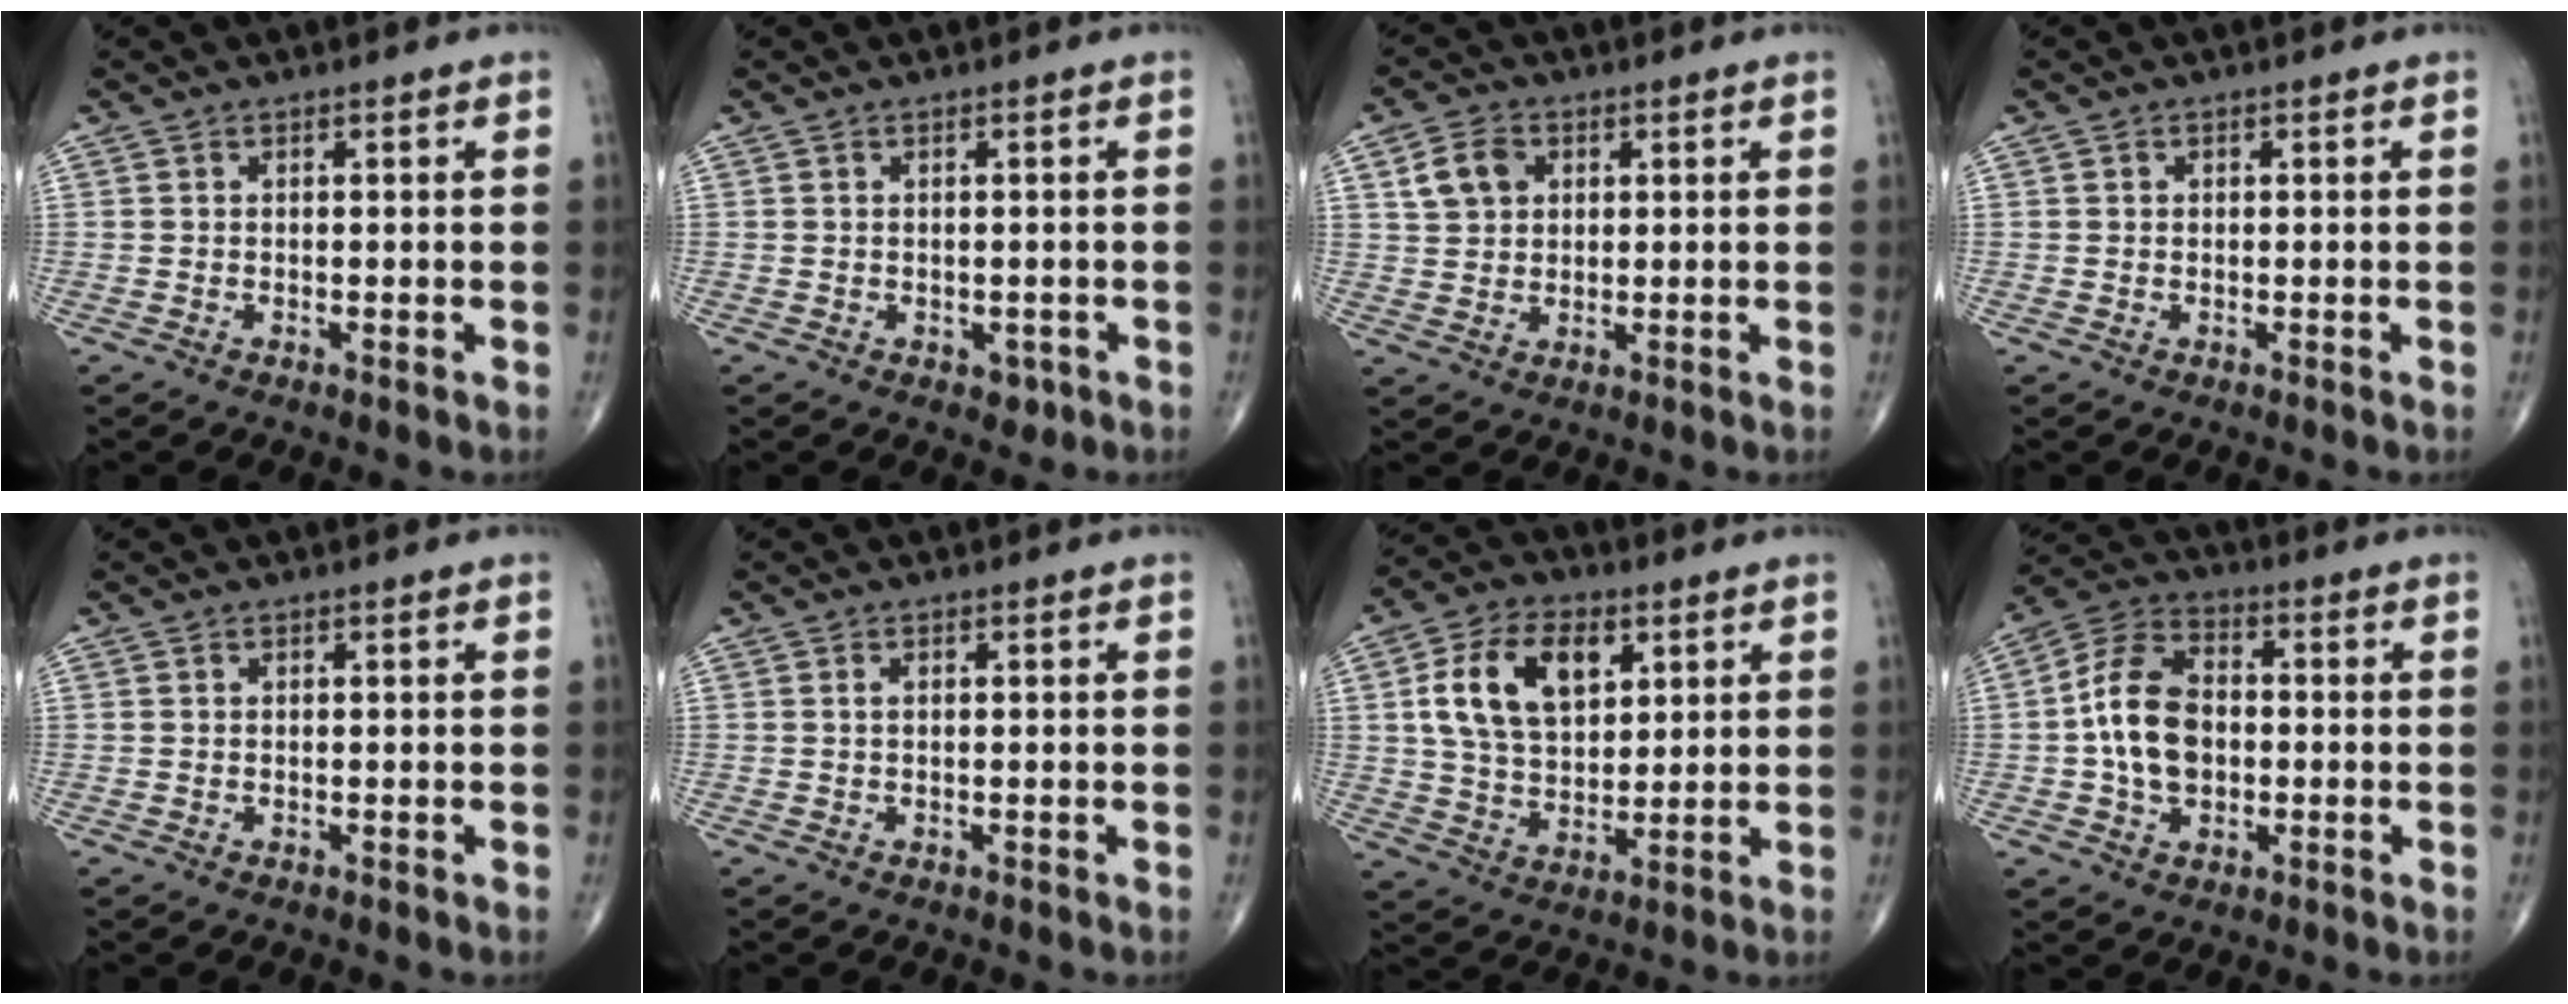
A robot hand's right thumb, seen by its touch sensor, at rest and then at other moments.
{"total": 1.7, "force": [-0.5, 1.3, 0.9], "torque": [0.002, 0.002, 0.000]}
{"total": 6.3, "force": [2.2, 4.9, 3.3], "torque": [-0.043, -0.001, 0.041]}
{"total": 0.5, "force": [0.1, 0.5, 0.1], "torque": [0.003, 0.001, 0.002]}
{"total": 0.0}
{"total": 0.9, "force": [0.2, 0.5, 0.7], "torque": [-0.014, 0.004, 0.006]}
{"total": 14.8, "force": [4.8, 9.4, 10.4], "torque": [-0.166, -0.006, 0.090]}
{"total": 12.5, "force": [-0.6, 8.5, 9.2], "torque": [-0.150, 0.026, -0.017]}